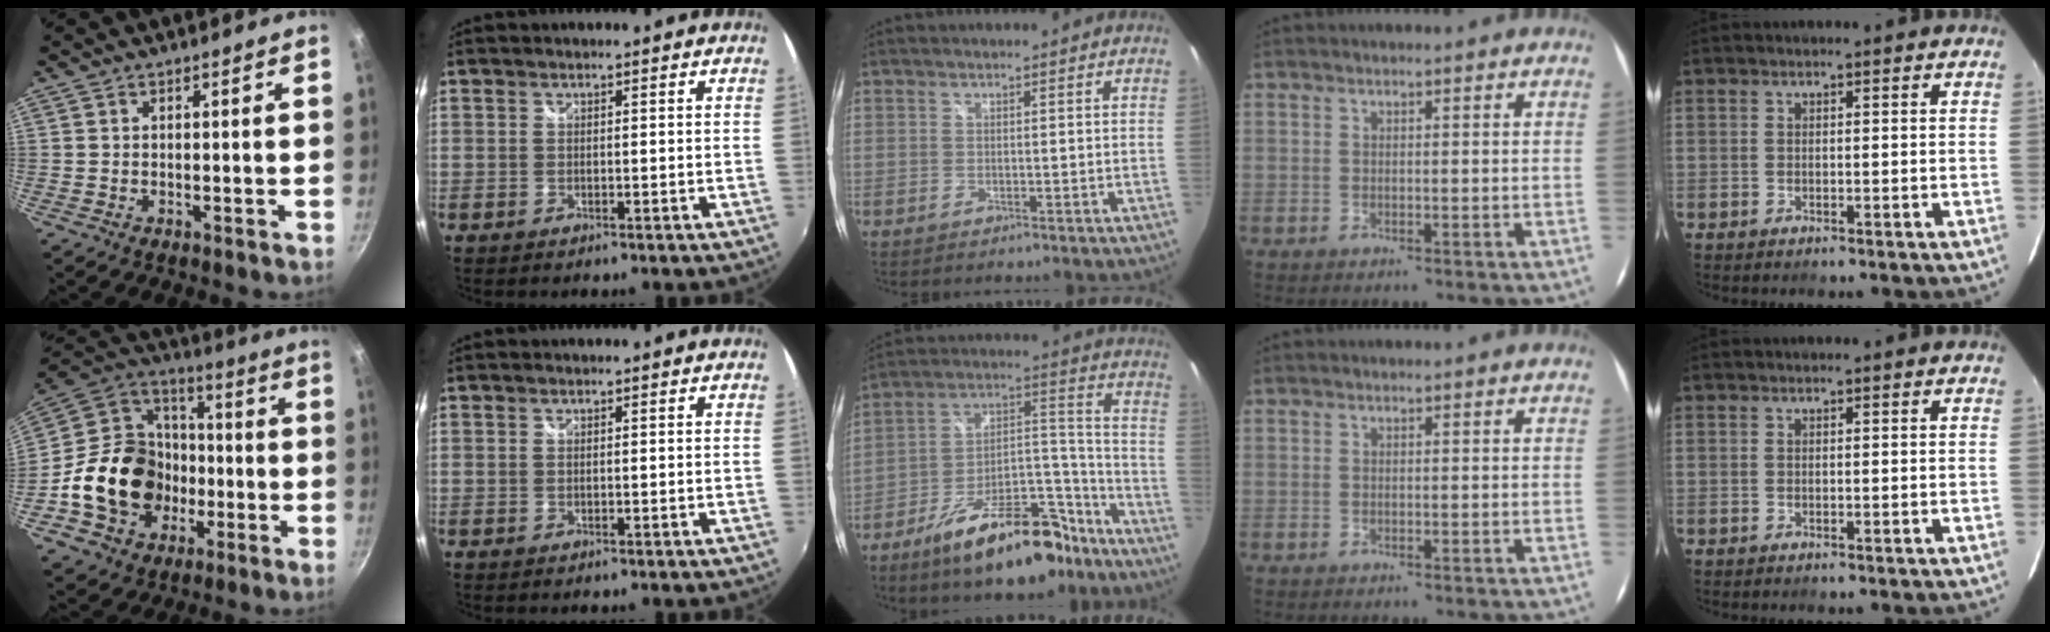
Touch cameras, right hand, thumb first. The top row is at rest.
{"thumb": {"total": 22.2, "force": [-5.2, 17.8, 12.2], "torque": [-0.192, 0.056, -0.083]}, "middle": {"total": 21.6, "force": [-15.3, 9.0, 12.4], "torque": [-0.182, 0.041, -0.222]}}